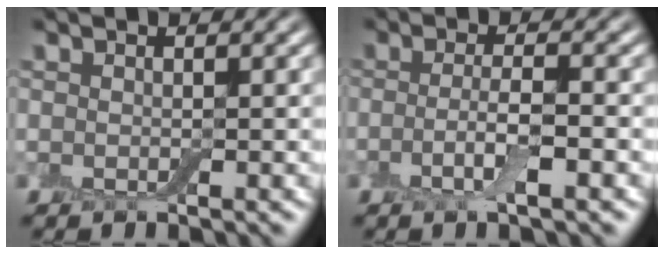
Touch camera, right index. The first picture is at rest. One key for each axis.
{"total": 3.0, "fx": -1.0, "fy": 0.6, "fz": 2.8, "tx": -0.054, "ty": 0.002, "tz": -0.025}